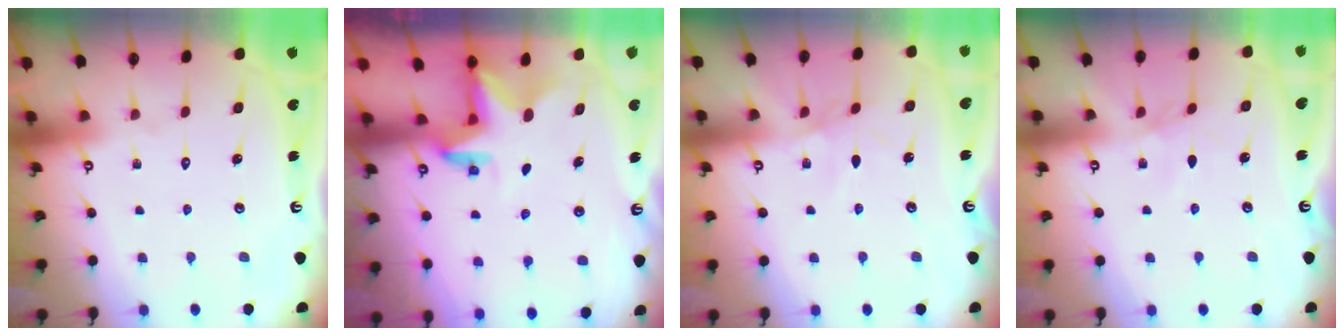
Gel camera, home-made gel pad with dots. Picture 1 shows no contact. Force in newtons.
{"total": 2.9, "press": 2.9, "slide": 0.2}
{"total": 2.7, "press": 2.7, "slide": 0.5}
{"total": 2.0, "press": 1.9, "slide": 0.4}